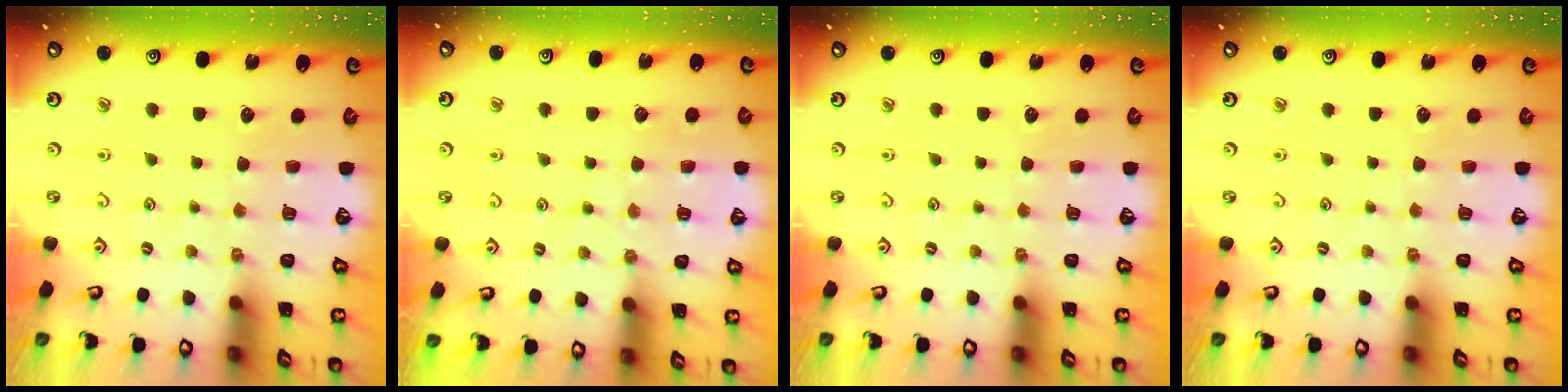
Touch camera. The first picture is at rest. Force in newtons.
{"total": 4.0, "press": 4.0, "slide": 0.2}
{"total": 0.0}
{"total": 0.0}